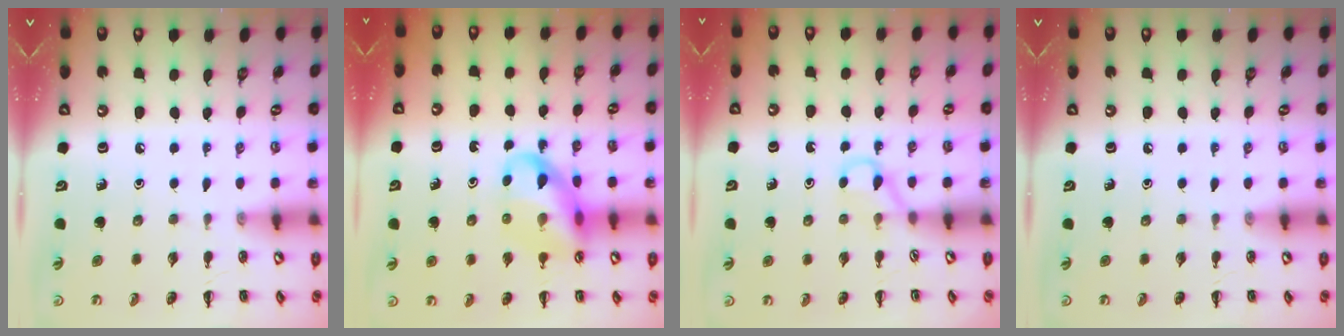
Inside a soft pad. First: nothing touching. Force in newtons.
{"total": 13.8, "press": 13.3, "slide": 3.6}
{"total": 2.6, "press": 2.5, "slide": 0.9}
{"total": 0.0}